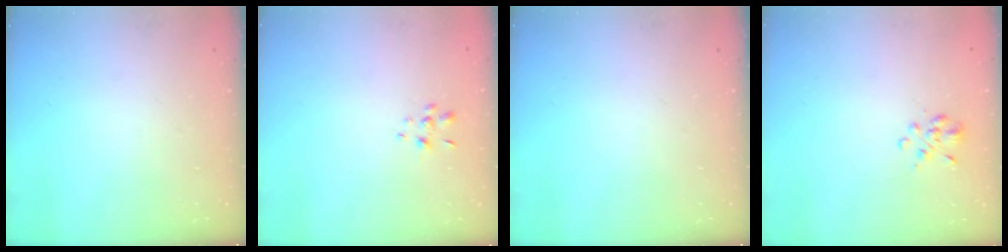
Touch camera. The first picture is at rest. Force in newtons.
{"total": 1.3, "press": 1.2, "slide": 0.5}
{"total": 0.0}
{"total": 2.6, "press": 2.4, "slide": 0.9}